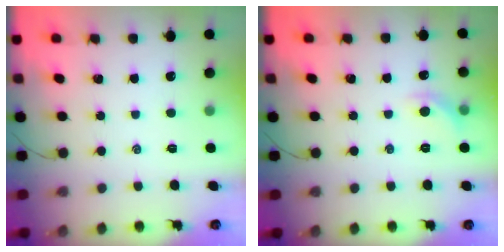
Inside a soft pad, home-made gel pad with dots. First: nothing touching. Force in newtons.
{"total": 6.0, "press": 5.8, "slide": 1.4}